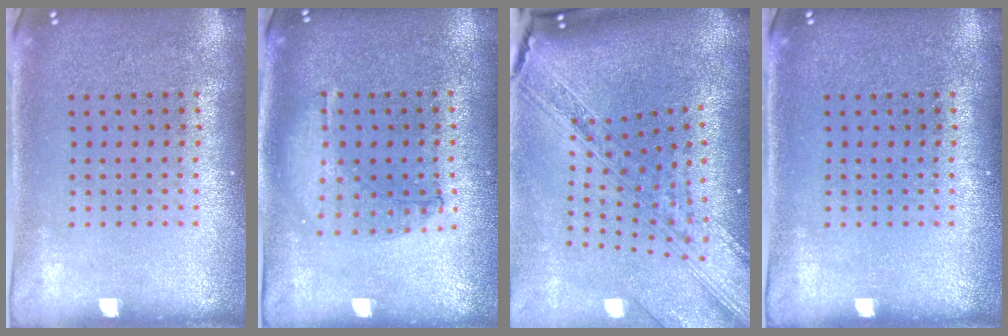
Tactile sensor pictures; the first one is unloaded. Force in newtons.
{"total": 0.6, "press": 0.6, "slide": 0.2}
{"total": 3.9, "press": 2.8, "slide": 2.6}
{"total": 0.0}